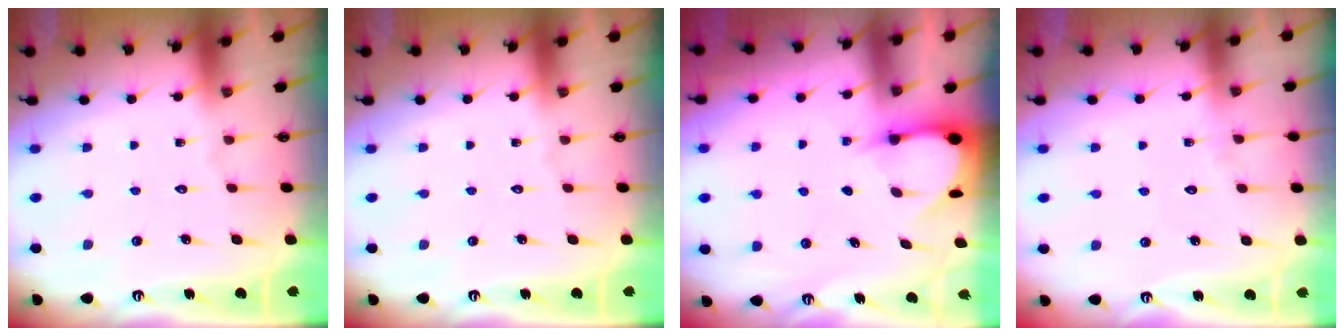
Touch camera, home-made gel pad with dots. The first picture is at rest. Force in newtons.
{"total": 0.0}
{"total": 3.5, "press": 3.5, "slide": 0.3}
{"total": 4.3, "press": 4.3, "slide": 0.4}